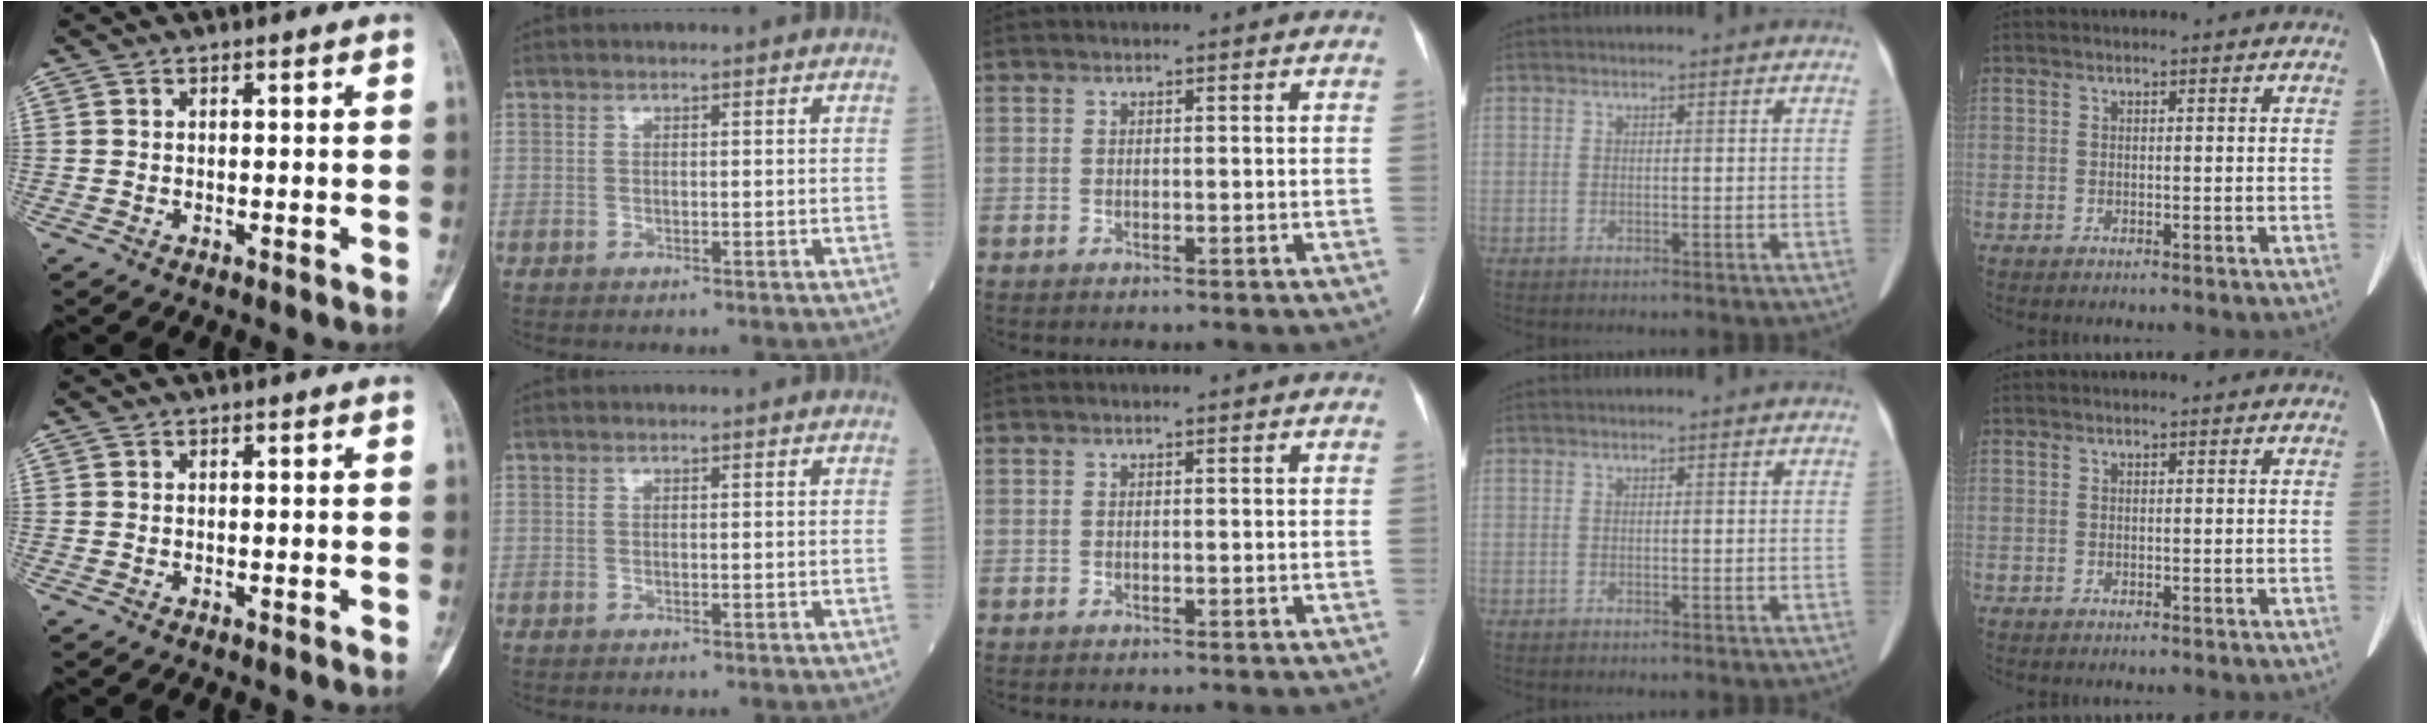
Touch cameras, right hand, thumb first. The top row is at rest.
{}